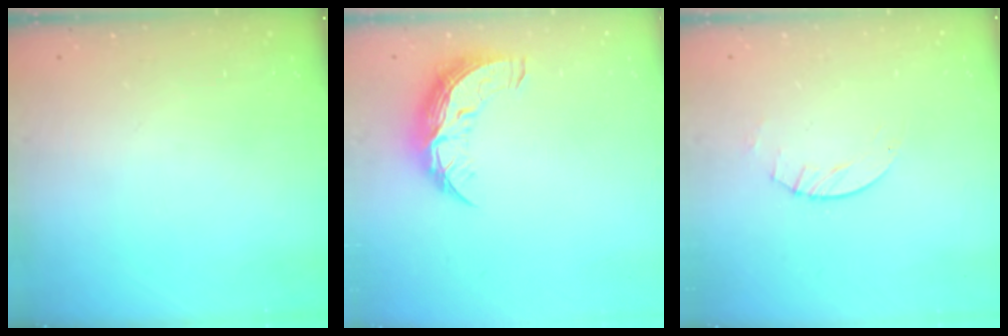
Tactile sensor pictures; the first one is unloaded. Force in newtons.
{"total": 9.7, "press": 9.7, "slide": 0.6}
{"total": 2.8, "press": 2.8, "slide": 0.4}